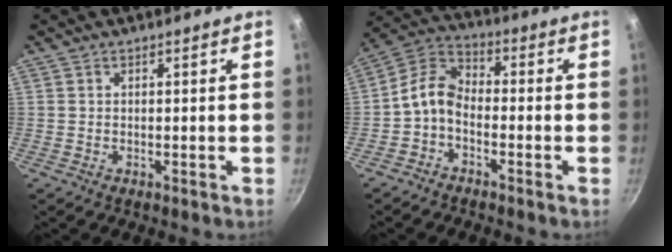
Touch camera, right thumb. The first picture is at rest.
{"total": 7.0, "force": [-2.6, 4.3, 5.0], "torque": [-0.102, 0.047, -0.065]}